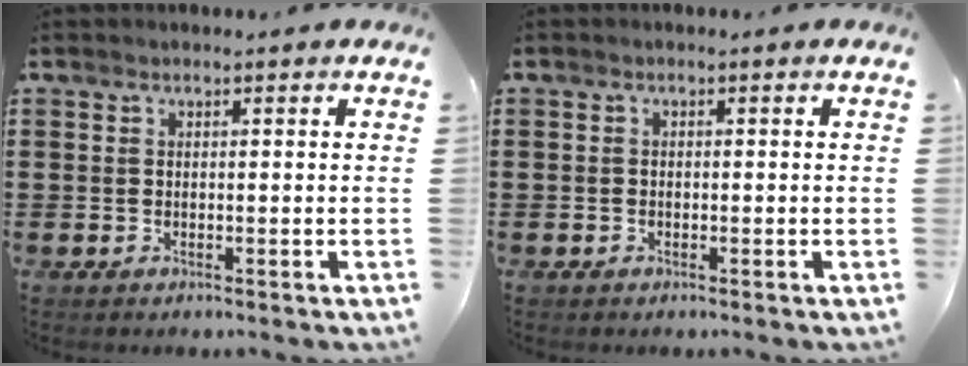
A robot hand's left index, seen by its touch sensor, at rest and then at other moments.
{"total": 0.6, "force": [-0.4, 0.4, 0.2], "torque": [-0.006, 0.000, -0.008]}